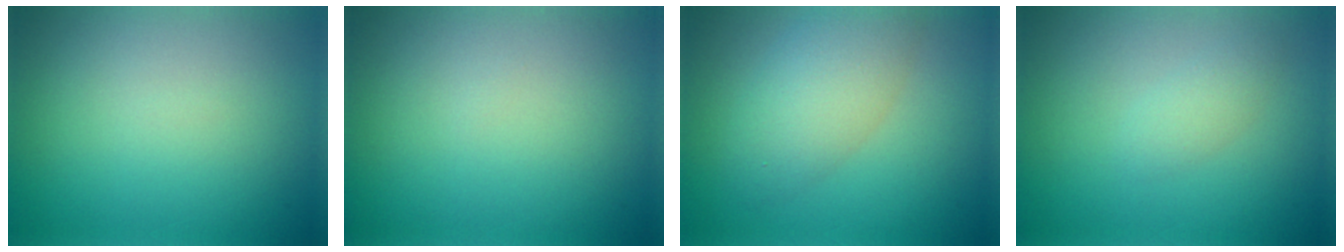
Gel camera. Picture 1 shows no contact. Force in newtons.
{"total": 0.0}
{"total": 4.8, "press": 4.8, "slide": 0.2}
{"total": 1.3, "press": 1.3, "slide": 0.0}